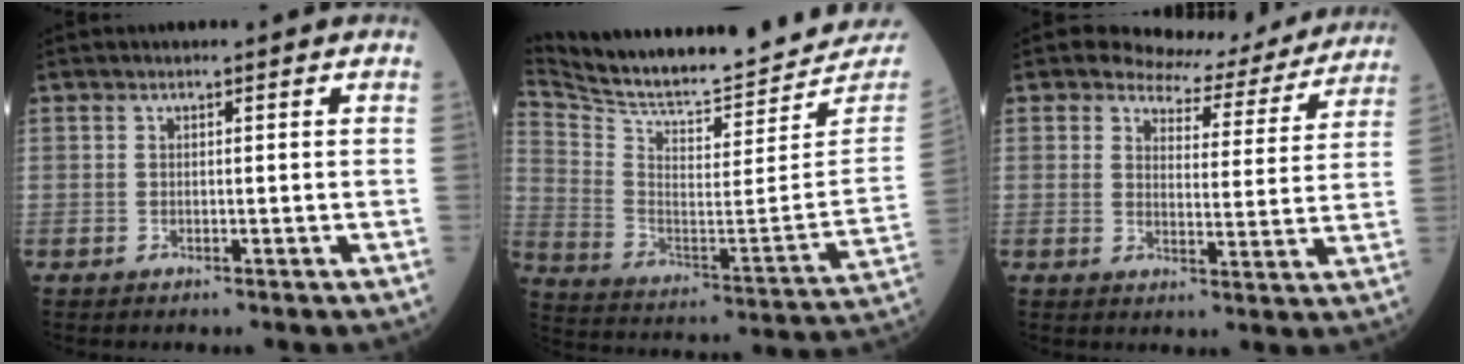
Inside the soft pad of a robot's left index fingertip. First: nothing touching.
{"total": 24.1, "force": [23.3, 1.2, 6.0], "torque": [-0.125, -0.107, 0.336]}
{"total": 11.2, "force": [10.4, 3.8, 1.6], "torque": [-0.013, -0.013, 0.114]}